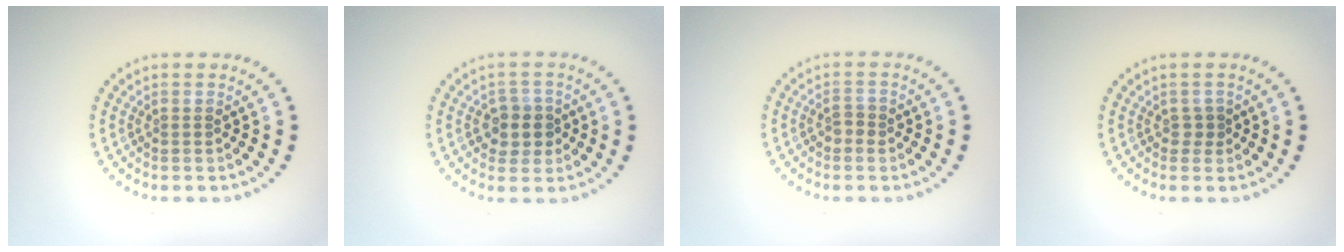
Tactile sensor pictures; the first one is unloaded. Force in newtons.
{"total": 2.7, "press": 2.6, "slide": 0.9}
{"total": 1.2, "press": 1.0, "slide": 0.5}
{"total": 0.9, "press": 0.8, "slide": 0.4}